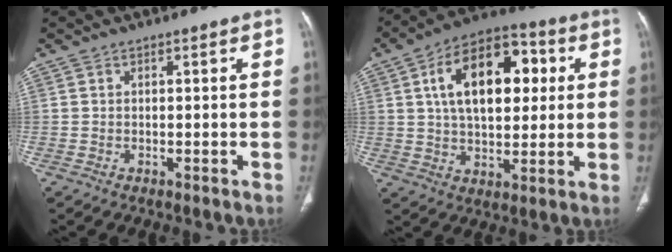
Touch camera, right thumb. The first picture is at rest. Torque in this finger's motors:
{"motor_torque": [-0.26, 2.83, 1.10, 0.43, 0.44]}